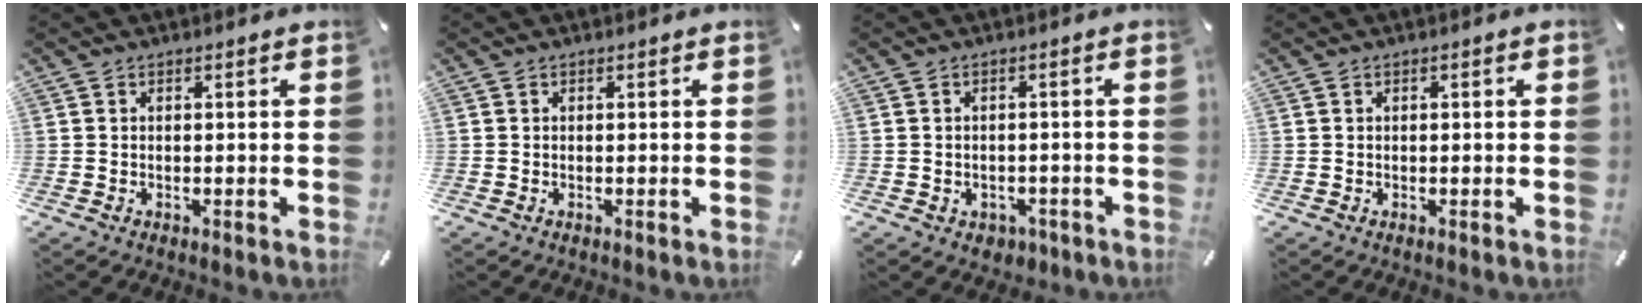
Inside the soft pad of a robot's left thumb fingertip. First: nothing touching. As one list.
[{"total": 0.0}, {"total": 2.7, "force": [-1.1, 2.3, 0.9], "torque": [-0.016, 0.006, -0.021]}, {"total": 0.6, "force": [0.0, 0.3, 0.6], "torque": [-0.009, 0.002, -0.002]}]